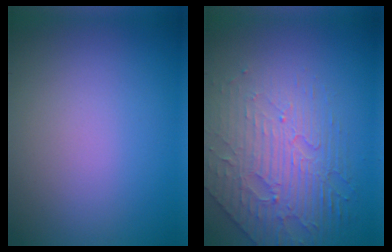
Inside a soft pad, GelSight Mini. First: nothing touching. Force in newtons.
{"total": 4.7, "press": 4.2, "slide": 2.2}